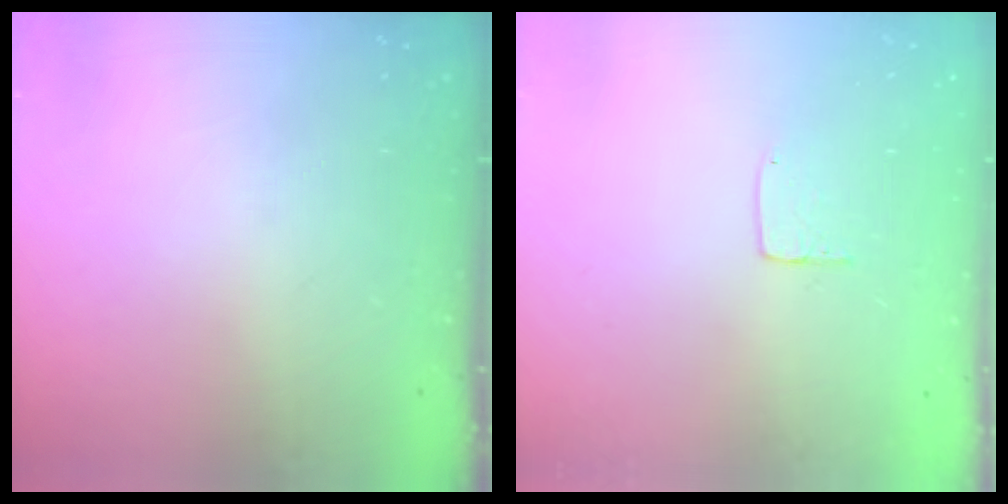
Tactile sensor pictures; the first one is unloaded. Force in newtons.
{"total": 3.6, "press": 3.6, "slide": 0.2}